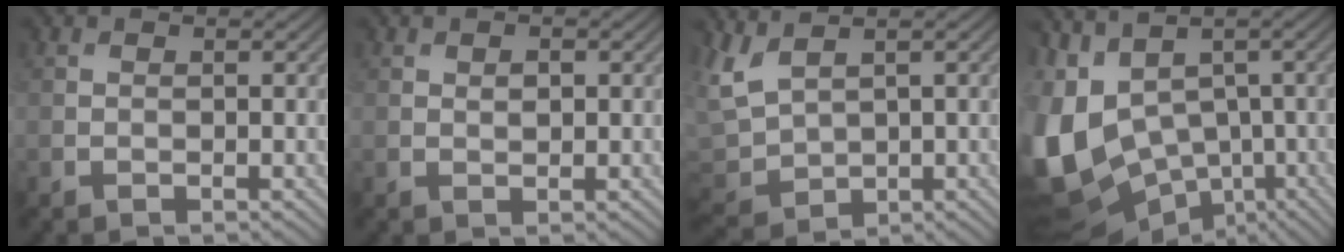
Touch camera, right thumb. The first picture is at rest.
{"total": 1.2, "force": [0.4, 0.7, 0.9], "torque": [-0.014, -0.001, 0.007]}
{"total": 5.6, "force": [2.1, 3.2, 4.1], "torque": [-0.124, -0.003, 0.043]}
{"total": 15.0, "force": [-1.6, 10.8, 10.2], "torque": [-0.281, -0.029, 0.007]}